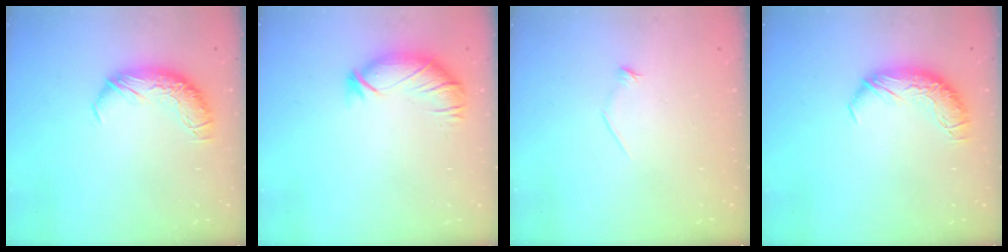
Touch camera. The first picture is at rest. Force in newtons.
{"total": 2.9, "press": 2.4, "slide": 1.7}
{"total": 7.7, "press": 7.7, "slide": 0.6}
{"total": 0.0}